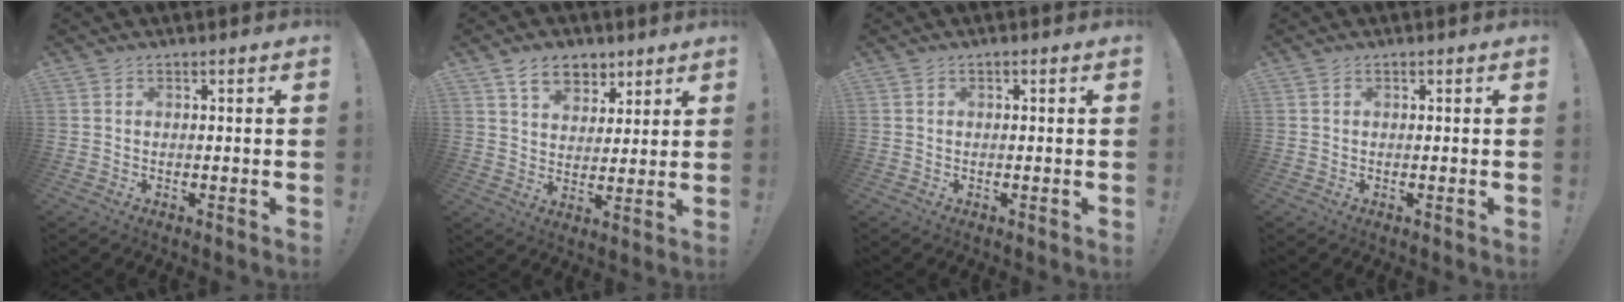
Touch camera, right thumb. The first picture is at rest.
{"total": 9.6, "force": [6.0, 6.3, 4.0], "torque": [-0.065, -0.023, 0.115]}
{"total": 0.0}
{"total": 0.0}